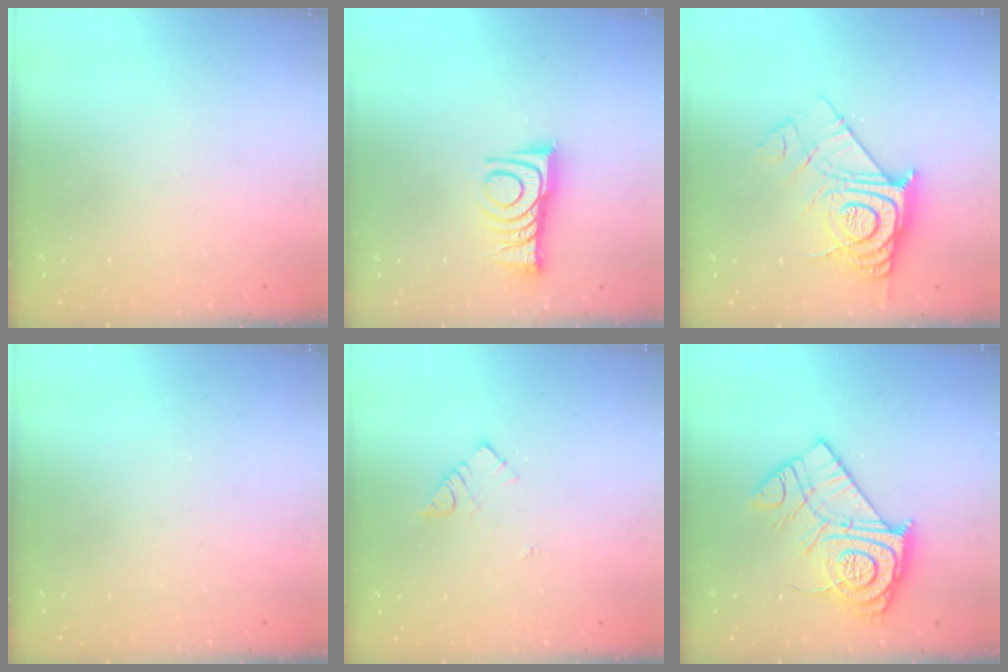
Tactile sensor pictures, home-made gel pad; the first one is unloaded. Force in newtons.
{"total": 10.6, "press": 10.6, "slide": 0.4}
{"total": 15.3, "press": 15.2, "slide": 1.1}
{"total": 0.0}
{"total": 5.2, "press": 5.2, "slide": 0.2}
{"total": 16.1, "press": 16.1, "slide": 1.1}